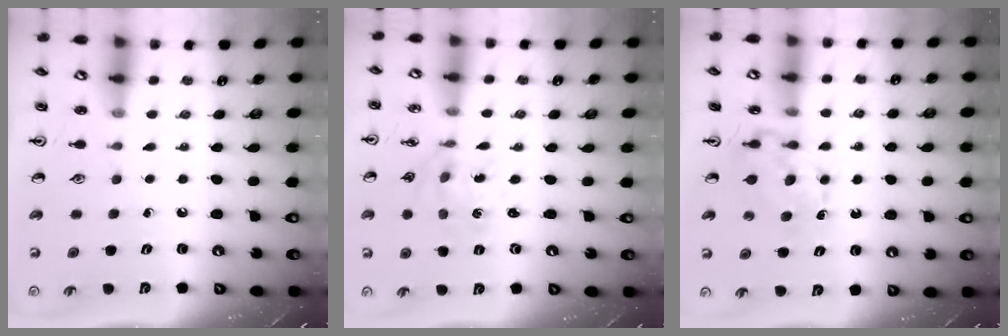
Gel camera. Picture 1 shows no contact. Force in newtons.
{"total": 1.1, "press": 1.0, "slide": 0.4}
{"total": 7.0, "press": 7.0, "slide": 0.6}